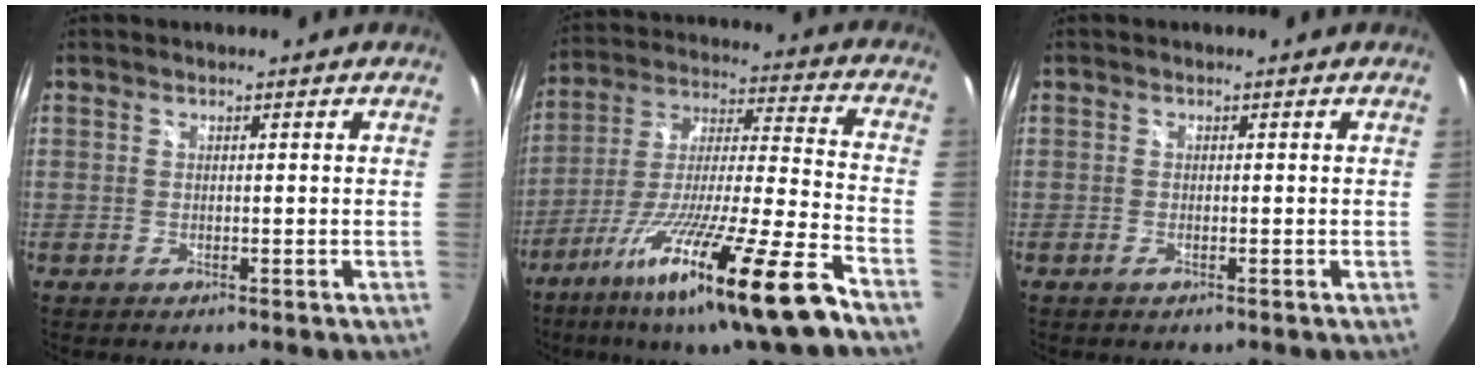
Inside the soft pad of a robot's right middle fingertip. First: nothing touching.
{"total": 22.0, "force": [-14.4, -0.4, 16.6], "torque": [-0.292, -0.055, -0.242]}
{"total": 0.8, "force": [-0.5, 0.4, 0.4], "torque": [-0.008, -0.002, -0.011]}